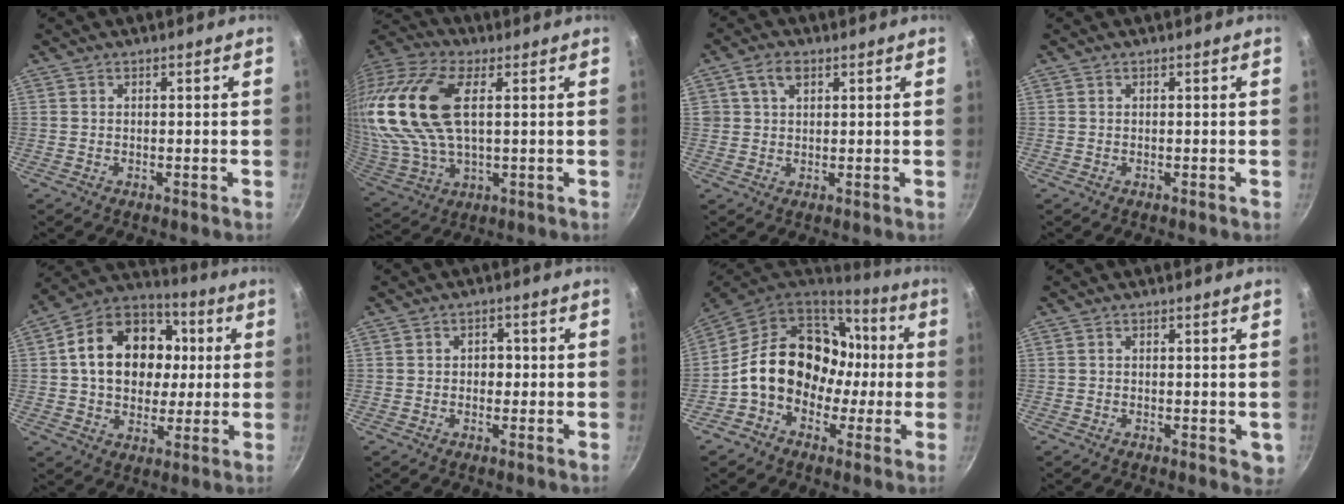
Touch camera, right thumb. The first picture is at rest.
{"total": 25.5, "force": [6.2, 13.6, 20.7], "torque": [-0.453, 0.014, 0.115]}
{"total": 4.3, "force": [1.8, 2.8, 2.8], "torque": [-0.040, 0.002, 0.031]}
{"total": 0.0}
{"total": 20.0, "force": [2.7, 15.2, 12.6], "torque": [-0.188, 0.028, 0.035]}
{"total": 2.7, "force": [-0.1, 2.2, 1.6], "torque": [-0.007, 0.006, -0.005]}
{"total": 19.8, "force": [-0.4, 15.6, 12.1], "torque": [-0.159, 0.060, -0.011]}
{"total": 2.4, "force": [-0.2, 1.5, 1.9], "torque": [-0.019, -0.002, -0.002]}